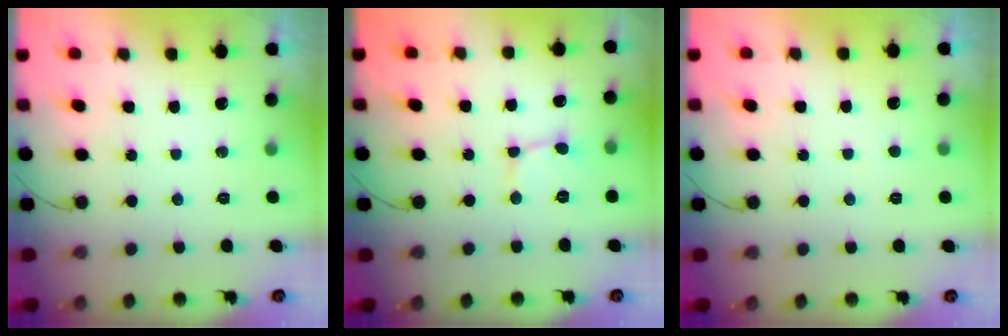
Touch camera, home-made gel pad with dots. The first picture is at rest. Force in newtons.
{"total": 2.3, "press": 2.3, "slide": 0.2}
{"total": 1.4, "press": 1.4, "slide": 0.2}